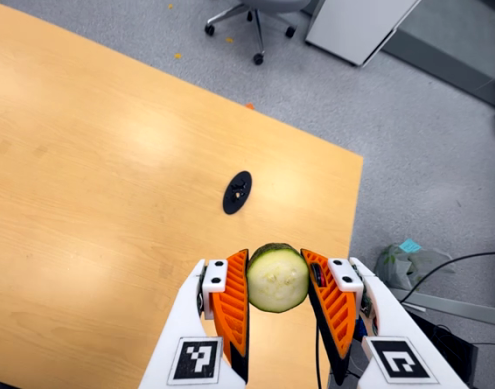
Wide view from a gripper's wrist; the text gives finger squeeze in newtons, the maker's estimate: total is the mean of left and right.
{"total": 10.4, "left": 9.2, "right": 11.6}